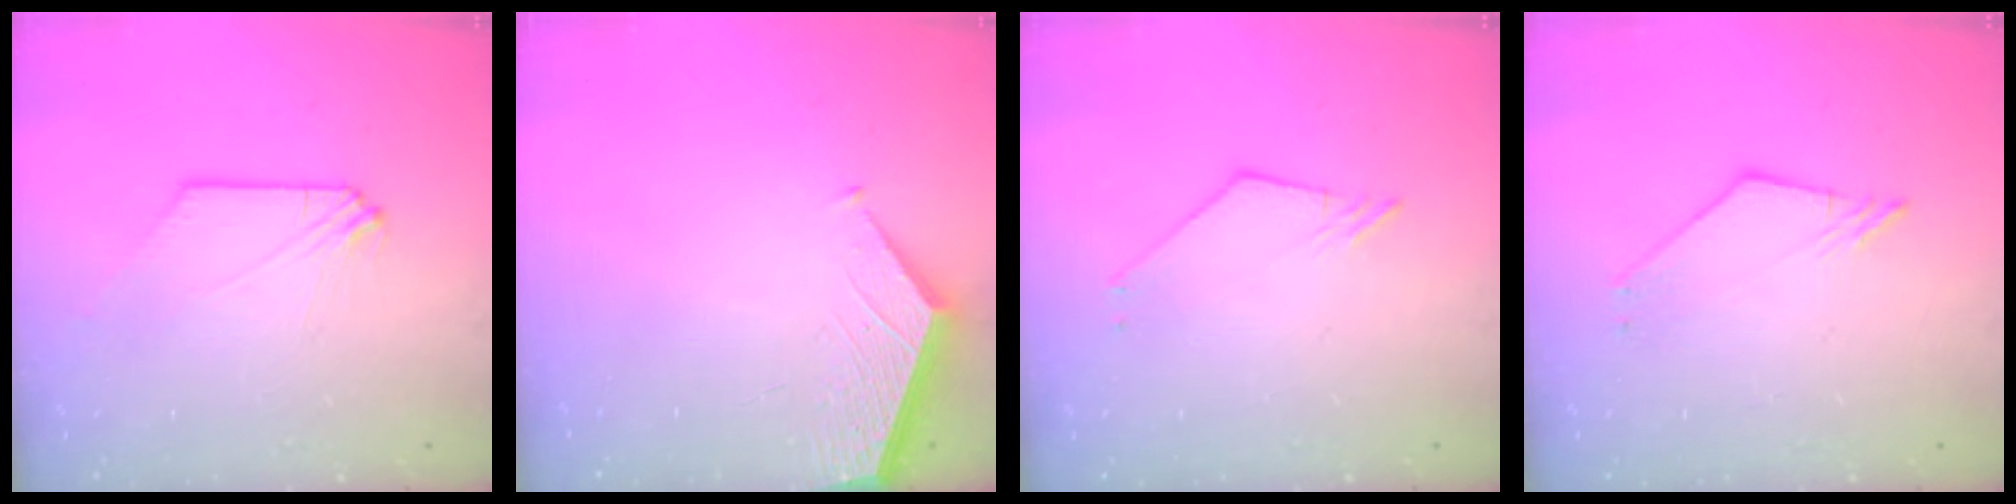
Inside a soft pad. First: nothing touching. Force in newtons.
{"total": 2.6, "press": 2.6, "slide": 0.4}
{"total": 2.2, "press": 2.2, "slide": 0.1}
{"total": 2.2, "press": 2.2, "slide": 0.4}